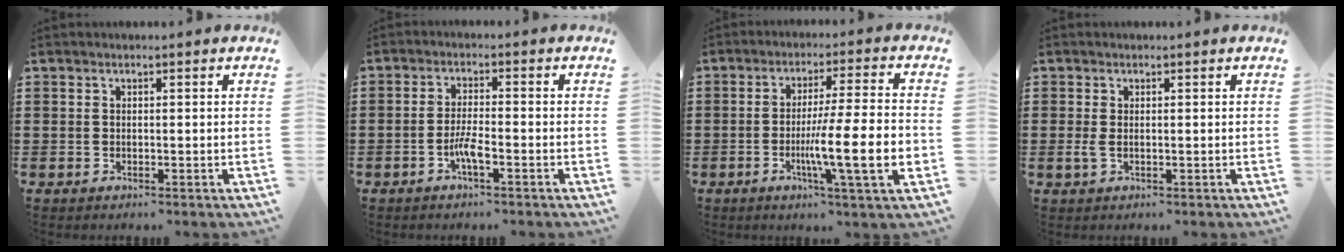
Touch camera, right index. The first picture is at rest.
{"total": 3.6, "force": [-1.9, 0.6, 3.1], "torque": [-0.067, -0.004, -0.037]}
{"total": 12.1, "force": [-3.0, 0.7, 11.7], "torque": [-0.199, -0.016, -0.057]}
{"total": 1.4, "force": [-0.1, 0.4, 1.3], "torque": [-0.034, -0.005, -0.004]}